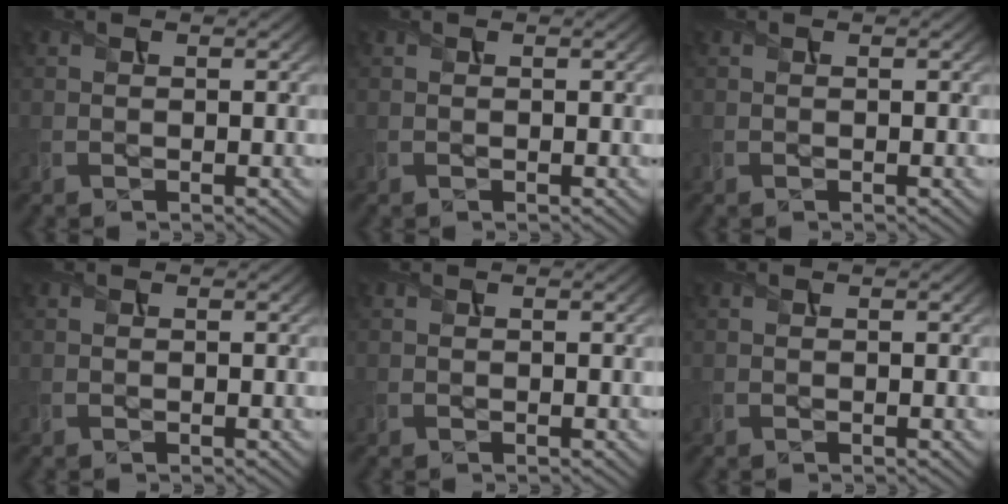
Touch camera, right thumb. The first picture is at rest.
{"total": 0.0}
{"total": 0.0}
{"total": 0.0}
{"total": 0.0}
{"total": 0.0}